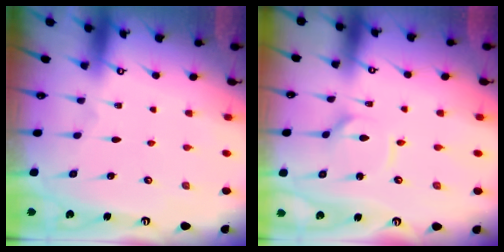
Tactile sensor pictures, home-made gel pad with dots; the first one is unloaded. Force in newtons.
{"total": 2.2, "press": 2.2, "slide": 0.4}